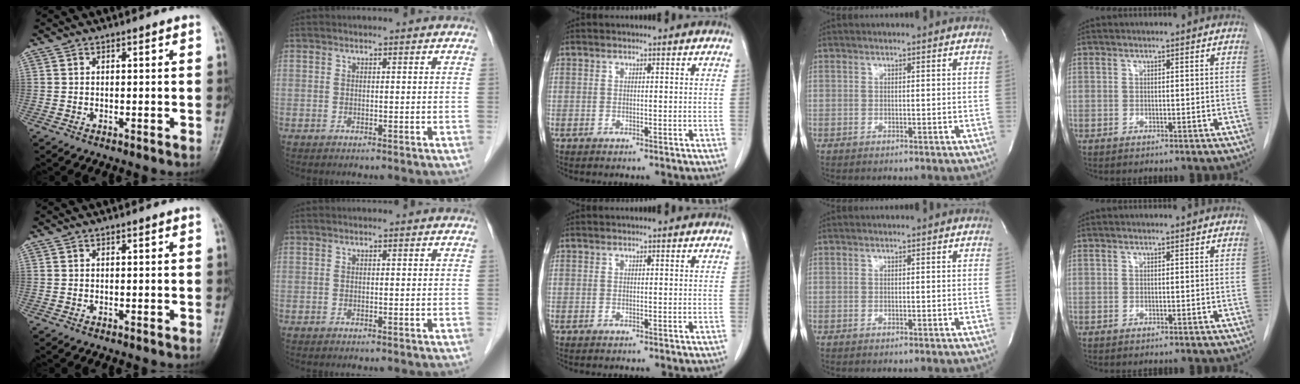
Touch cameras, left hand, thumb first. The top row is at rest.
{}